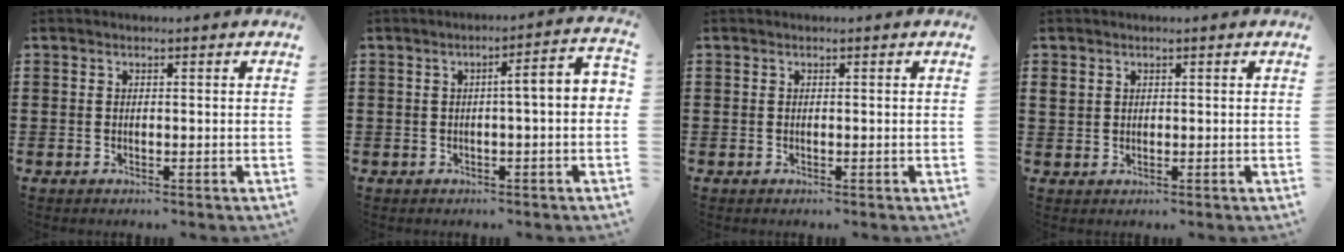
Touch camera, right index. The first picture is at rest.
{"total": 4.2, "force": [-0.5, 0.4, 4.2], "torque": [-0.076, 0.004, -0.014]}
{"total": 0.0}
{"total": 1.4, "force": [0.9, 1.0, 0.3], "torque": [-0.008, 0.004, 0.017]}